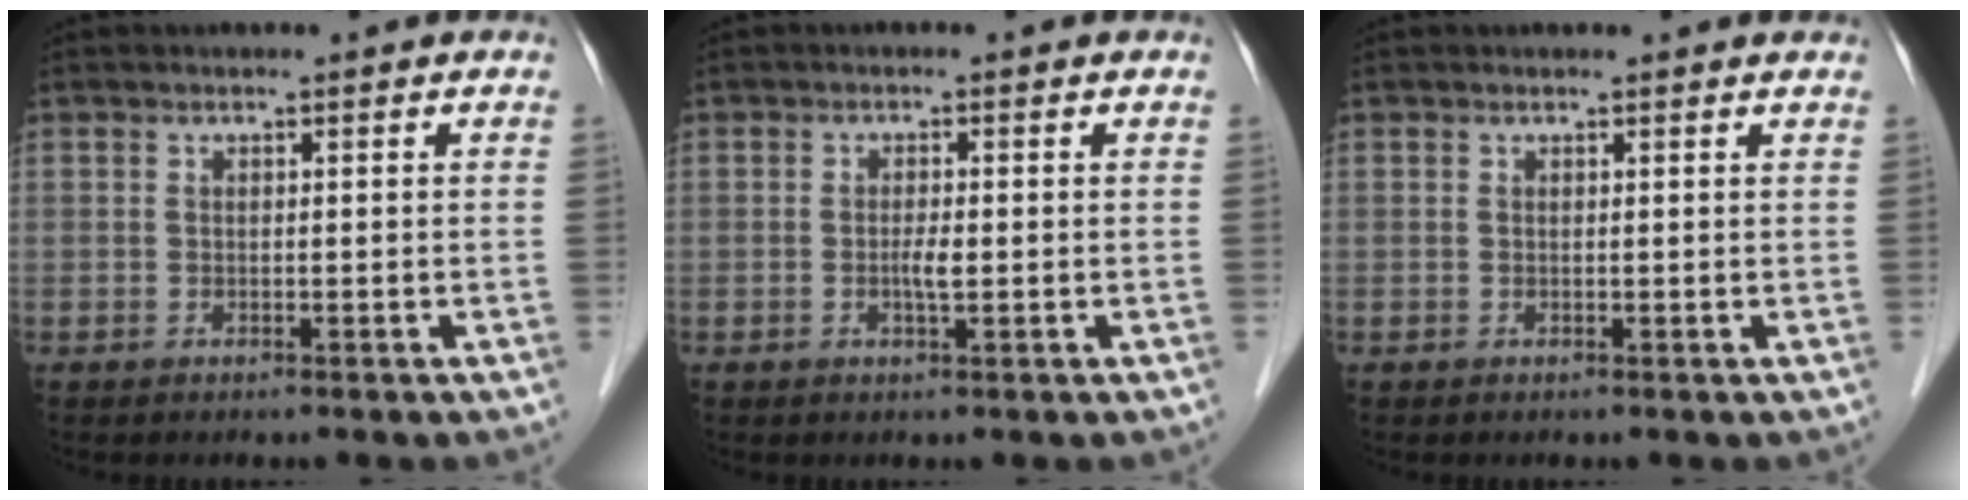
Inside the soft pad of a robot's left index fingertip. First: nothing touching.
{"total": 1.8, "force": [-0.3, 0.3, 1.8], "torque": [-0.034, 0.000, -0.005]}
{"total": 2.1, "force": [2.1, 0.3, 0.3], "torque": [-0.013, 0.005, 0.014]}